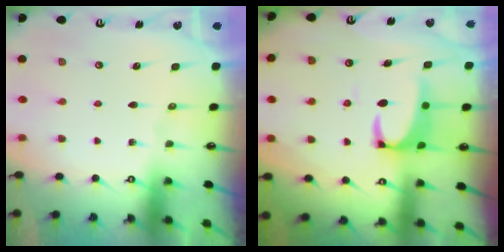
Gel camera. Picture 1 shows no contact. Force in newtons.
{"total": 2.2, "press": 2.0, "slide": 0.9}